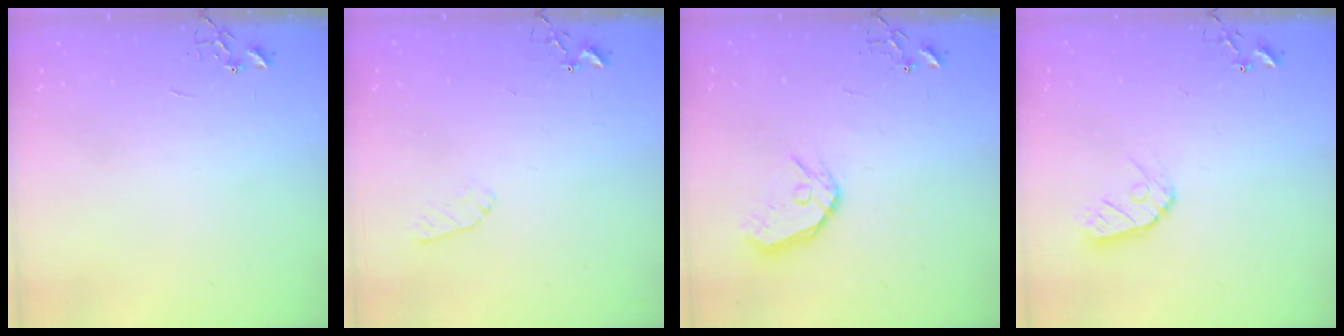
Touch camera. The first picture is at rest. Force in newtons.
{"total": 6.6, "press": 6.5, "slide": 0.7}
{"total": 11.3, "press": 11.2, "slide": 1.5}
{"total": 9.0, "press": 8.9, "slide": 0.8}